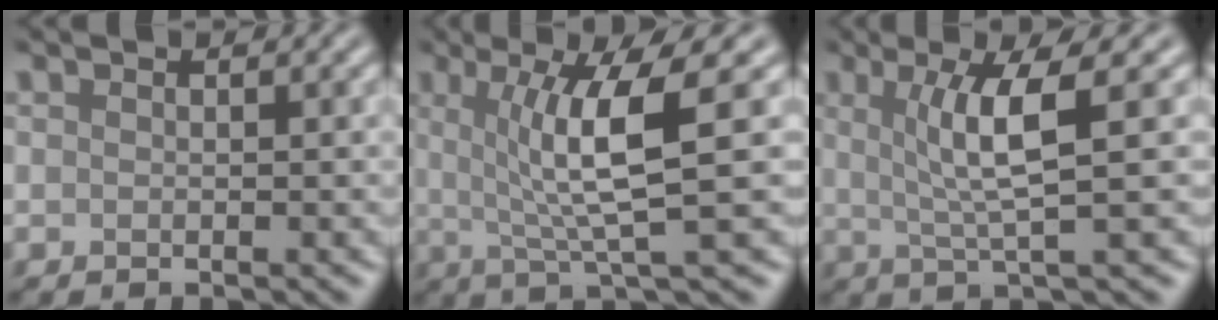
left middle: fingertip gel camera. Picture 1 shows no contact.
{"total": 6.5, "force": [1.1, 1.0, 6.3], "torque": [-0.109, 0.000, 0.021]}
{"total": 4.7, "force": [1.0, 0.7, 4.6], "torque": [-0.082, 0.001, 0.024]}